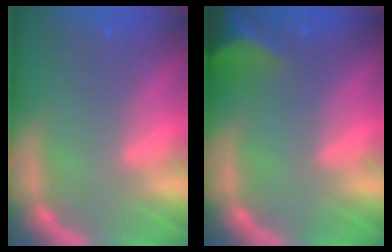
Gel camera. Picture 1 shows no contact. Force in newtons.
{"total": 7.0}